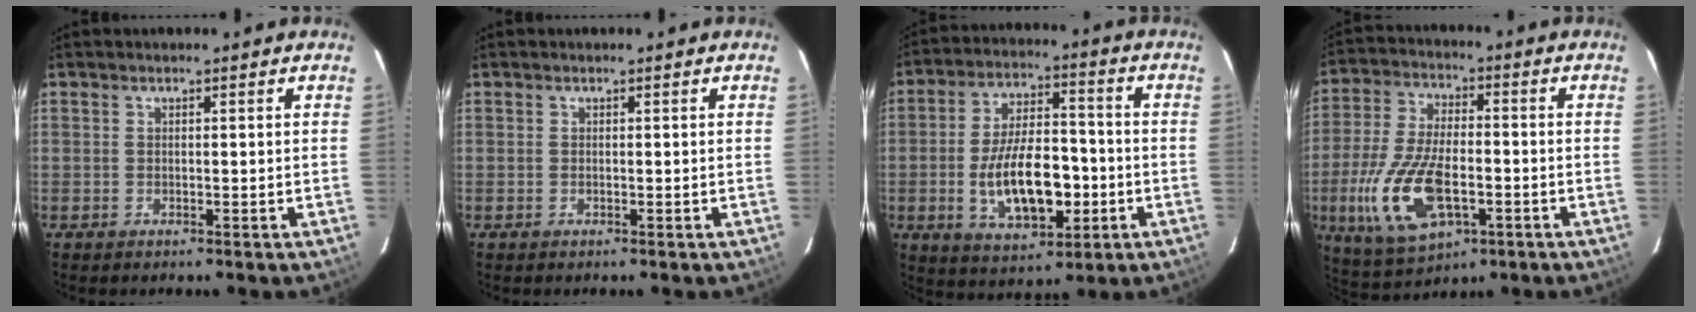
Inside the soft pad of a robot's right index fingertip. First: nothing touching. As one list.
[{"total": 0.0}, {"total": 15.2, "force": [-3.6, 7.3, 12.9], "torque": [-0.244, 0.003, -0.045]}, {"total": 17.0, "force": [-5.1, 8.1, 14.1], "torque": [-0.308, -0.015, -0.083]}]